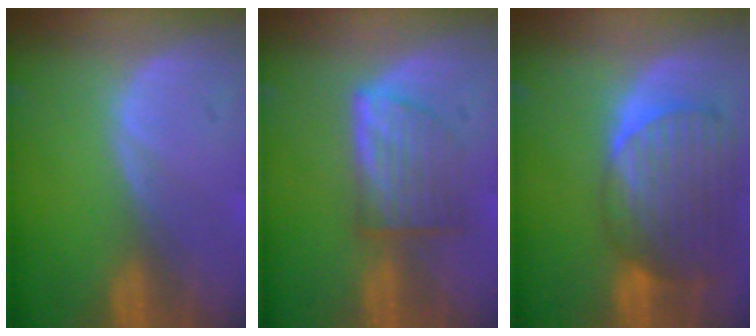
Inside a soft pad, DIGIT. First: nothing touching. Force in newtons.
{"total": 6.2, "press": 5.9, "slide": 1.8}
{"total": 10.1, "press": 8.6, "slide": 5.3}